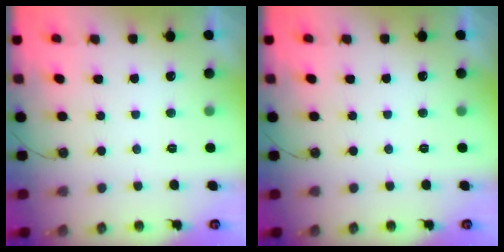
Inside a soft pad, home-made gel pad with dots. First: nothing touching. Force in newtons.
{"total": 0.0}